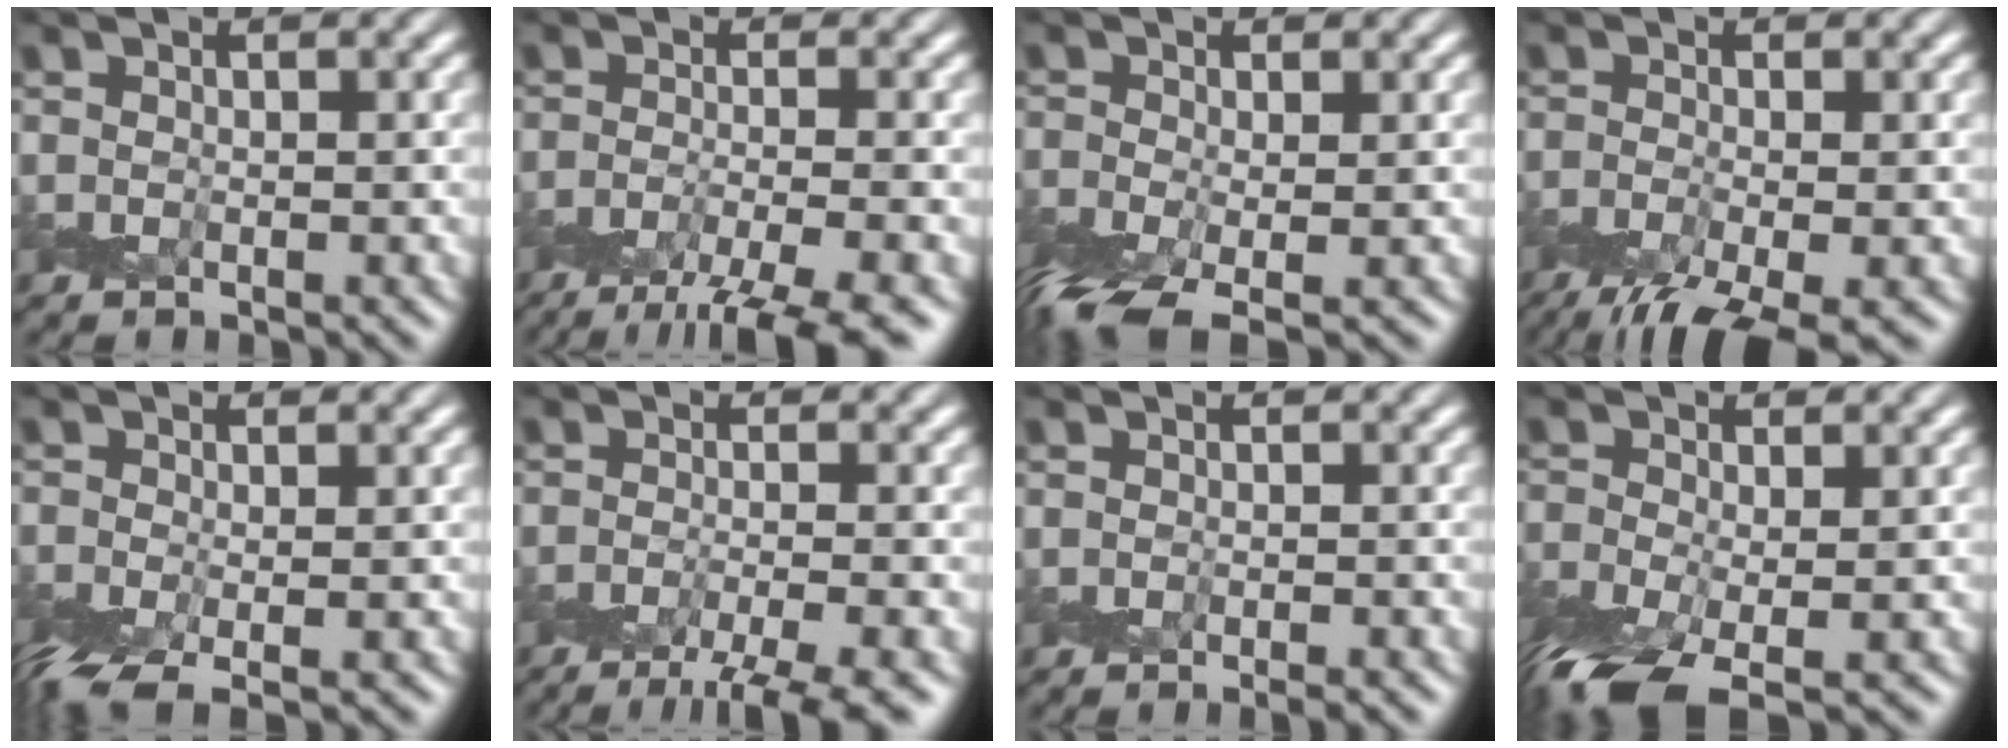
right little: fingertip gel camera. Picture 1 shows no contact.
{"total": 6.9, "force": [-4.7, 1.0, 4.9], "torque": [-0.071, -0.013, -0.090]}
{"total": 6.2, "force": [-3.8, 2.2, 4.4], "torque": [-0.102, -0.021, -0.078]}
{"total": 7.4, "force": [-4.8, 1.9, 5.3], "torque": [-0.107, -0.029, -0.089]}
{"total": 4.3, "force": [-2.8, 1.4, 3.1], "torque": [-0.070, -0.015, -0.060]}
{"total": 6.0, "force": [-4.0, 0.8, 4.4], "torque": [-0.059, -0.008, -0.073]}
{"total": 0.8, "force": [-0.7, -0.1, 0.5], "torque": [-0.011, -0.002, -0.015]}
{"total": 7.3, "force": [-4.6, 2.6, 5.0], "torque": [-0.115, -0.030, -0.093]}